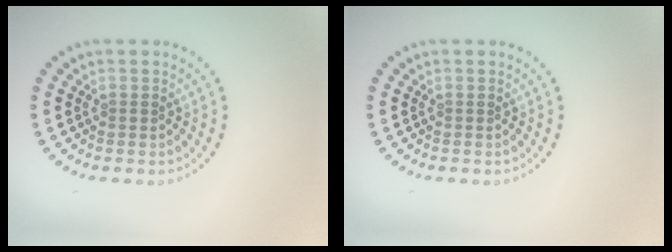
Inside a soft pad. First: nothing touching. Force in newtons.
{"total": 0.0}